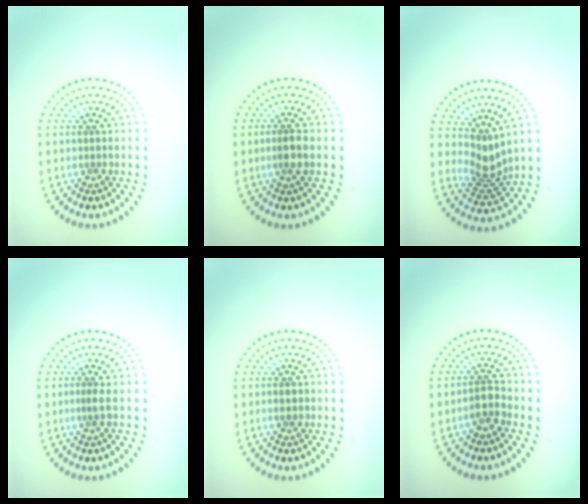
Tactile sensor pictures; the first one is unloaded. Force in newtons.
{"total": 1.9, "press": 1.7, "slide": 0.8}
{"total": 2.8, "press": 2.0, "slide": 2.0}
{"total": 0.7, "press": 0.4, "slide": 0.6}
{"total": 1.2, "press": 1.2, "slide": 0.0}
{"total": 2.0, "press": 1.7, "slide": 1.1}